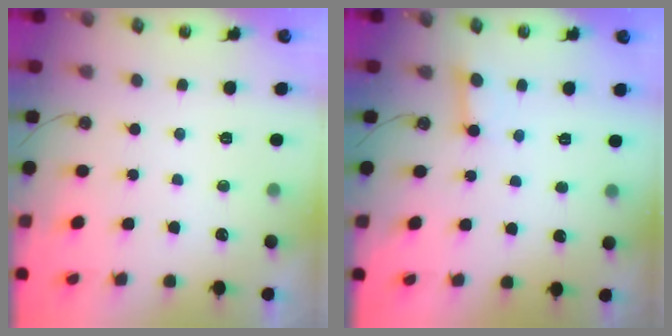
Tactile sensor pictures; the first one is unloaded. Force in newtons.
{"total": 2.4, "press": 2.4, "slide": 0.2}